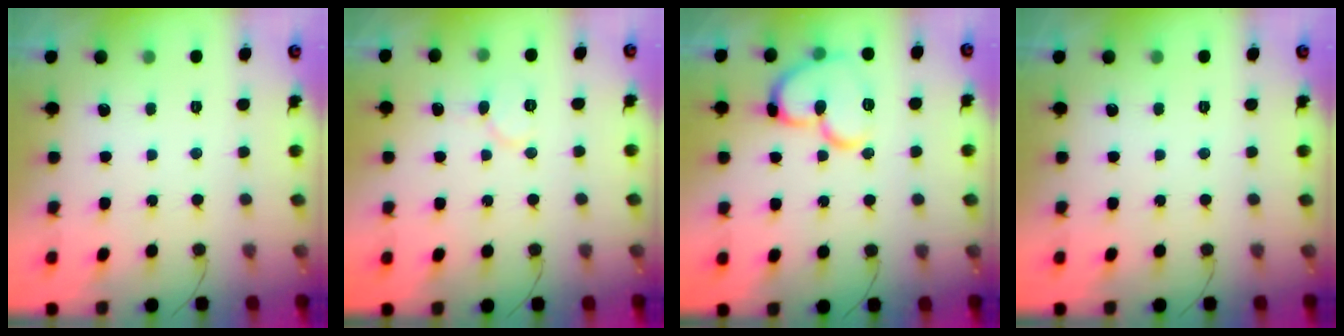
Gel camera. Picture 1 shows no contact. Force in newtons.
{"total": 4.9, "press": 4.9, "slide": 0.2}
{"total": 15.4, "press": 15.3, "slide": 1.4}
{"total": 0.0}